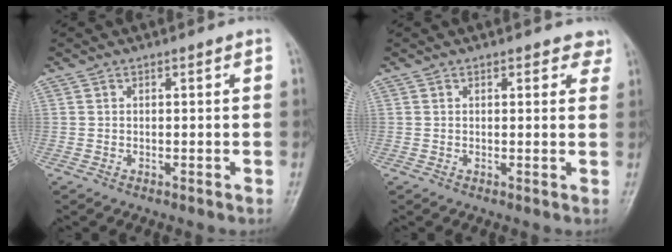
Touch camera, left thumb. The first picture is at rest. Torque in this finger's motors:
{"motor_torque": [-0.13, -0.11, -0.49, -0.06, 0.04]}